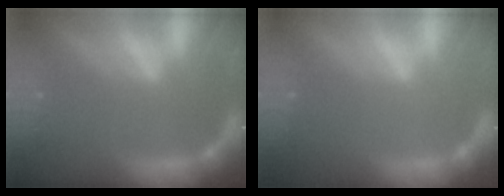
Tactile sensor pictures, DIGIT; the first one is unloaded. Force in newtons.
{"total": 0.0}